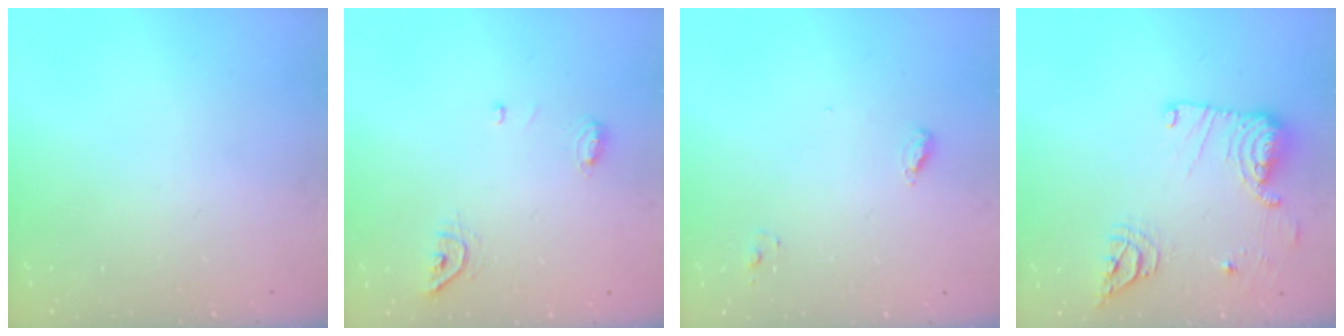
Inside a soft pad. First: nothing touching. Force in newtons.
{"total": 8.5, "press": 7.0, "slide": 4.8}
{"total": 5.9, "press": 5.9, "slide": 0.3}
{"total": 15.4, "press": 15.3, "slide": 1.5}